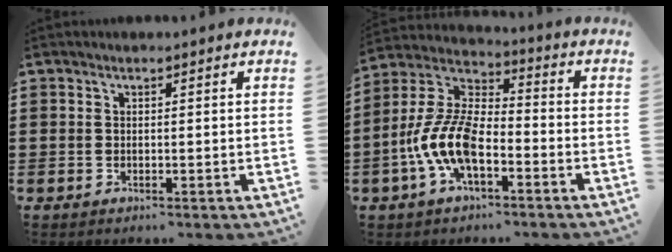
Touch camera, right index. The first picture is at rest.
{"total": 10.6, "force": [-4.5, 4.7, 8.4], "torque": [-0.212, -0.005, -0.092]}